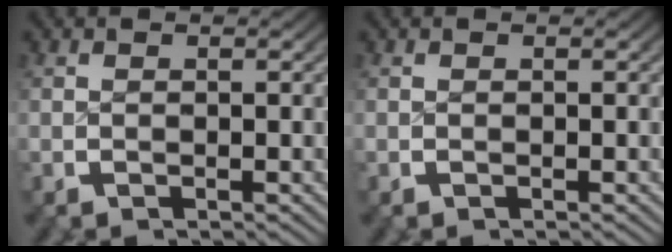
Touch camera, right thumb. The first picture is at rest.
{"total": 0.0}